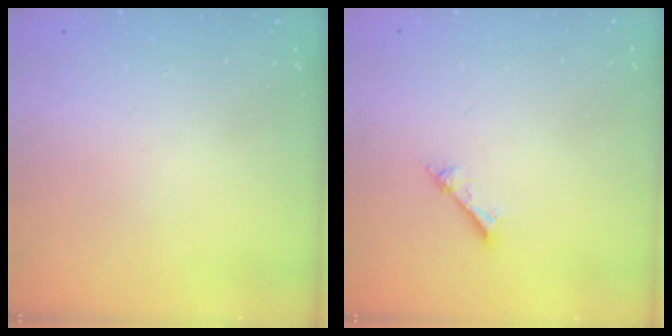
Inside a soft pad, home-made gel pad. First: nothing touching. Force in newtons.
{"total": 1.2, "press": 1.2, "slide": 0.1}